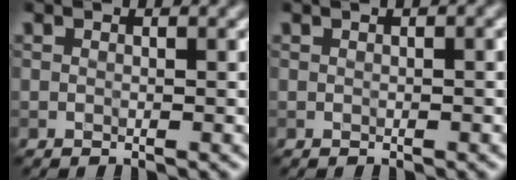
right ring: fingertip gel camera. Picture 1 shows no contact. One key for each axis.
{"total": 0.7, "fx": 0.3, "fy": 0.1, "fz": 0.6, "tx": -0.010, "ty": 0.005, "tz": 0.003}